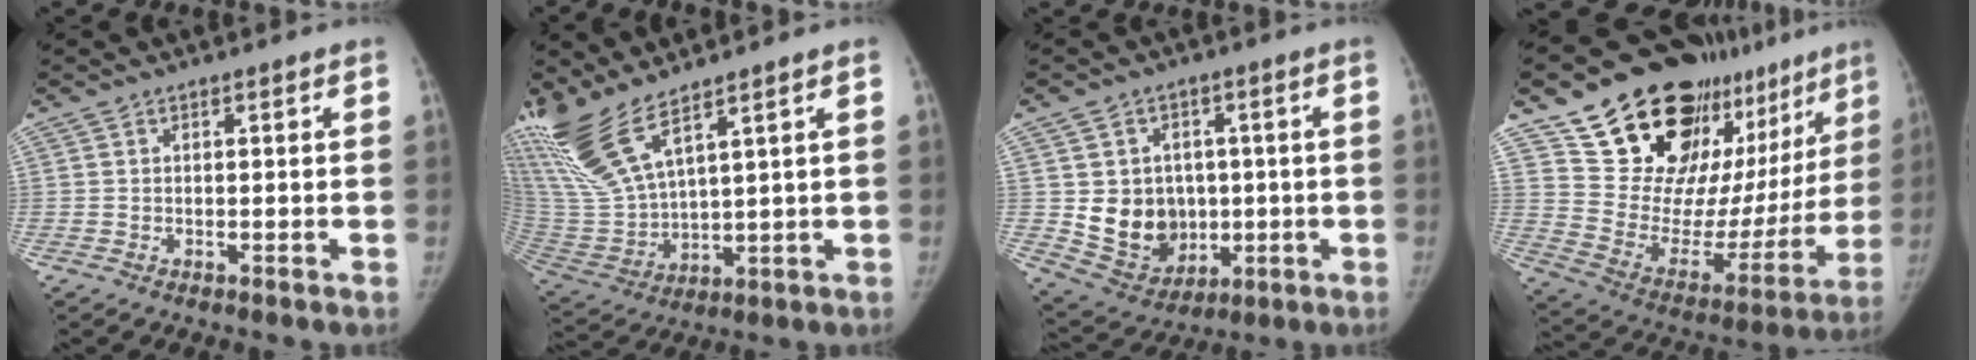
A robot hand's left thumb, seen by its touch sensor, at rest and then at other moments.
{"total": 14.3, "force": [10.2, 3.4, 9.4], "torque": [-0.214, -0.051, 0.224]}
{"total": 11.9, "force": [0.1, 10.3, 6.1], "torque": [-0.058, -0.008, 0.031]}
{"total": 29.2, "force": [20.0, 14.3, 15.7], "torque": [-0.193, -0.086, 0.303]}